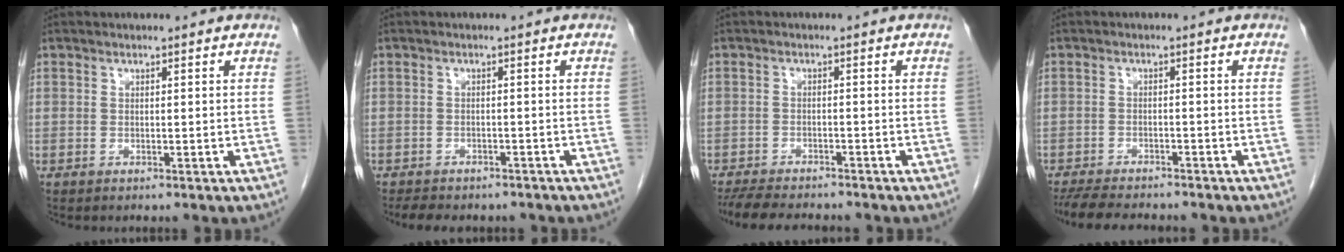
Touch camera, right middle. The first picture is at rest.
{"total": 7.6, "force": [-6.5, 2.8, 2.8], "torque": [-0.047, 0.000, -0.080]}
{"total": 8.3, "force": [-7.5, 1.4, 3.2], "torque": [-0.052, -0.017, -0.117]}
{"total": 8.3, "force": [-7.5, 1.3, 3.2], "torque": [-0.052, -0.017, -0.117]}